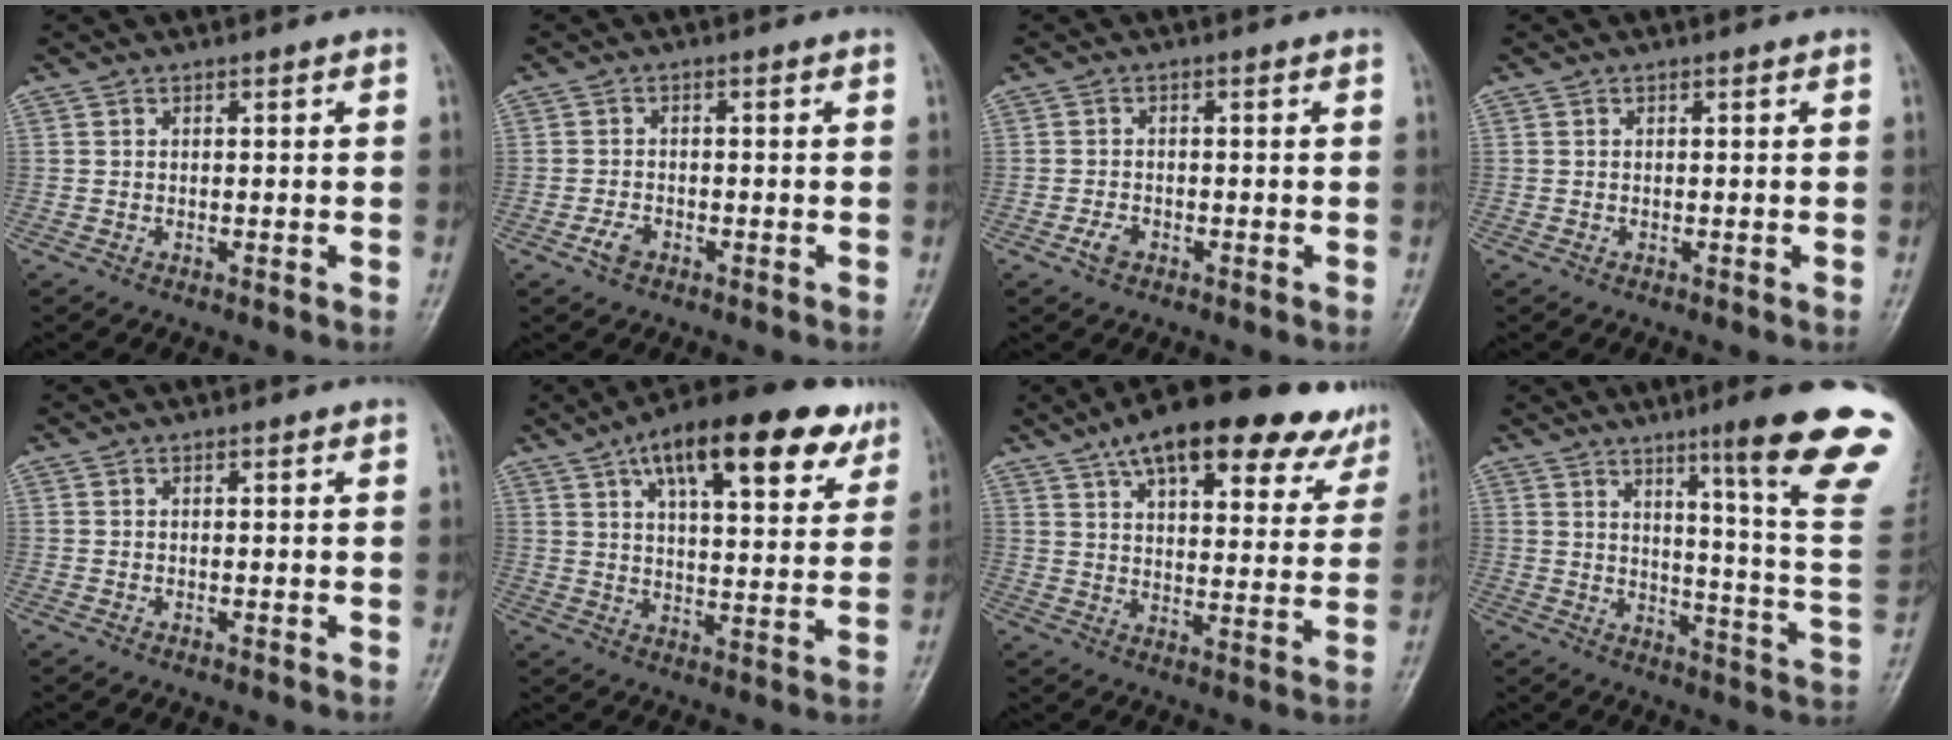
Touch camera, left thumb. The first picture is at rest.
{"total": 2.4, "force": [-1.3, 1.4, 1.3], "torque": [-0.026, 0.006, -0.025]}
{"total": 2.1, "force": [-1.1, 1.3, 1.2], "torque": [-0.023, 0.004, -0.021]}
{"total": 0.0}
{"total": 0.0}
{"total": 20.7, "force": [11.5, 7.8, 15.4], "torque": [-0.203, -0.015, 0.170]}
{"total": 24.0, "force": [16.5, 9.0, 14.9], "torque": [-0.187, -0.027, 0.225]}
{"total": 21.7, "force": [12.4, 1.0, 17.7], "torque": [-0.213, -0.074, 0.166]}